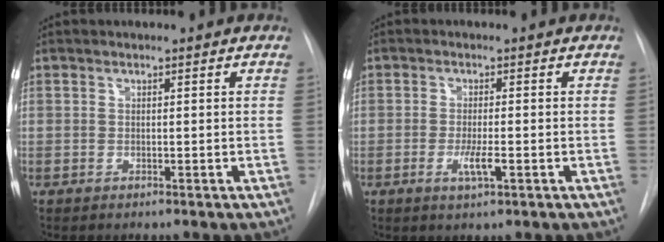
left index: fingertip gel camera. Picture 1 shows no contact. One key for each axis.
{"total": 3.1, "fx": -1.0, "fy": 0.3, "fz": 2.9, "tx": -0.055, "ty": -0.005, "tz": -0.015}